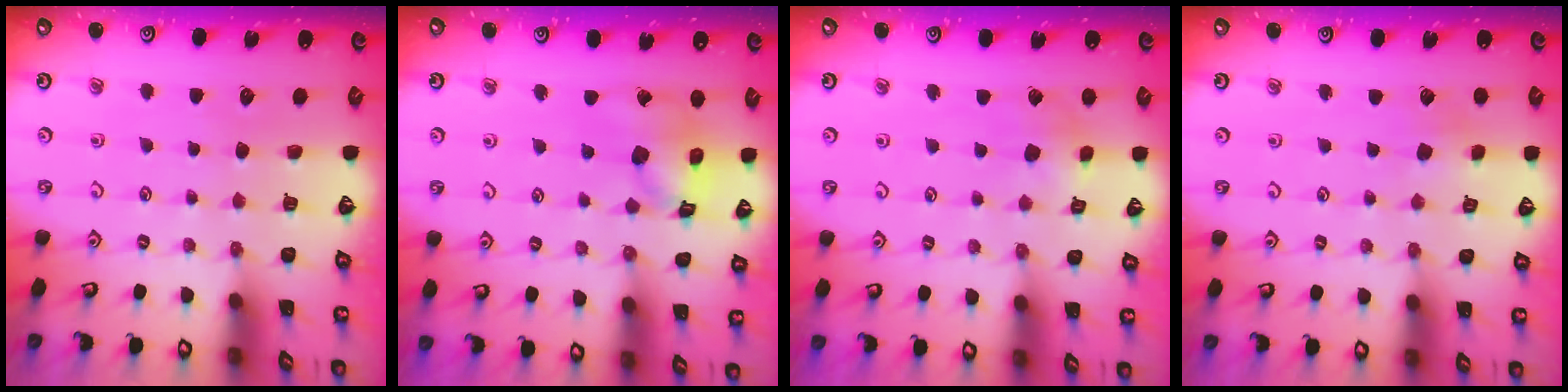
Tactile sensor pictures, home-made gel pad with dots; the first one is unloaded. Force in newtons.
{"total": 12.7, "press": 12.6, "slide": 1.5}
{"total": 4.8, "press": 4.8, "slide": 0.5}
{"total": 2.3, "press": 2.3, "slide": 0.4}